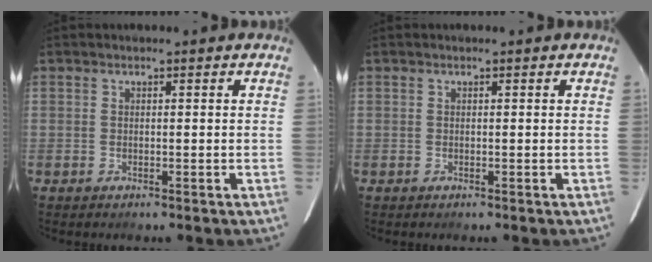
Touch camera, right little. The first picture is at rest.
{"total": 0.0}